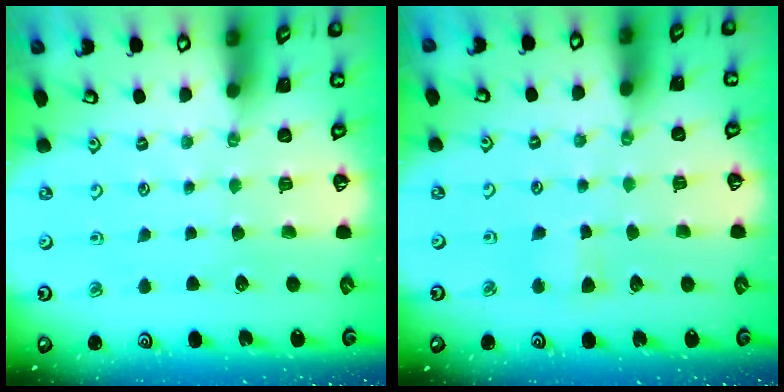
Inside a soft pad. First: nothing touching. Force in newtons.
{"total": 2.8, "press": 2.8, "slide": 0.5}